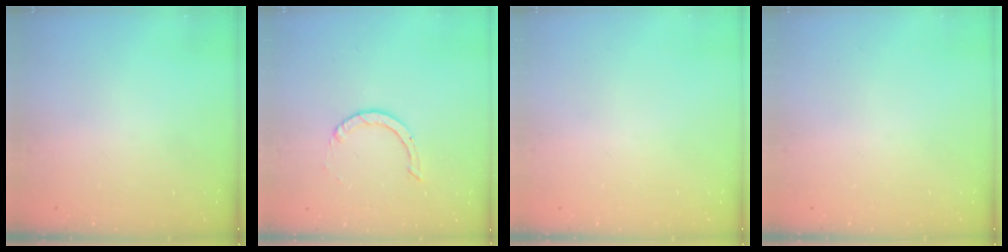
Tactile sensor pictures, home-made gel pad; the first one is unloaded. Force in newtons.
{"total": 2.0, "press": 2.0, "slide": 0.2}
{"total": 0.0}
{"total": 0.0}